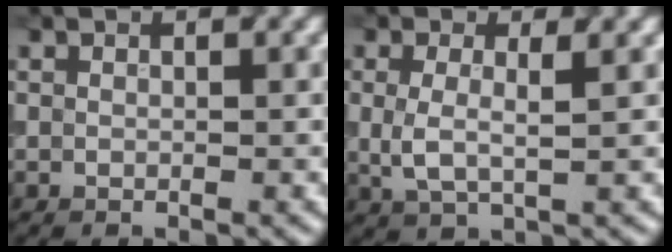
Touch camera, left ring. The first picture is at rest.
{"total": 2.6, "force": [0.4, 0.9, 2.4], "torque": [-0.054, -0.006, 0.006]}